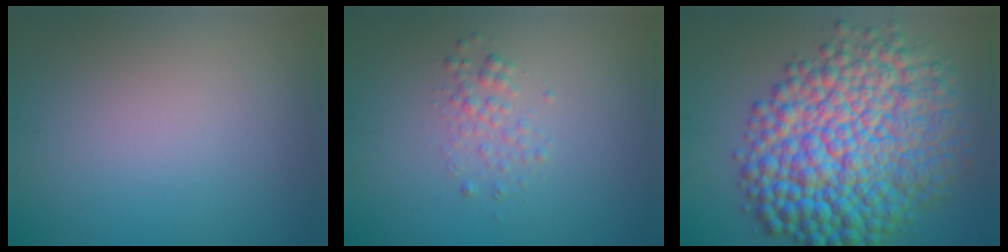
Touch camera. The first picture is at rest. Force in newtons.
{"total": 1.5, "press": 1.5, "slide": 0.1}
{"total": 13.6, "press": 13.6, "slide": 0.1}